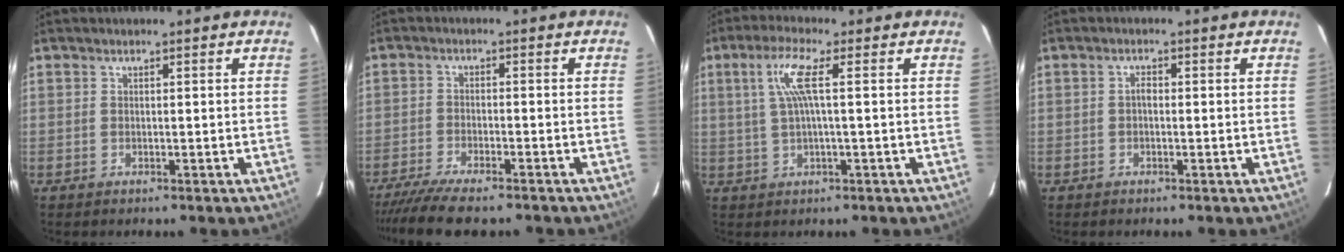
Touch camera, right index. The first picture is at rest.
{"total": 10.3, "force": [-8.8, 1.5, 5.1], "torque": [-0.122, -0.033, -0.152]}
{"total": 6.0, "force": [1.2, 0.0, 5.8], "torque": [-0.114, 0.004, 0.029]}
{"total": 1.1, "force": [-0.2, 0.6, 0.8], "torque": [-0.015, 0.006, -0.006]}